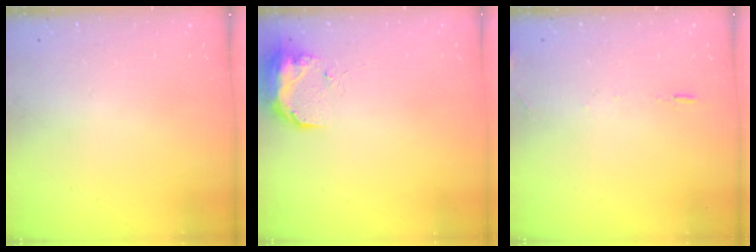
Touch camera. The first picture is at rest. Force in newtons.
{"total": 17.0, "press": 11.4, "slide": 12.7}
{"total": 5.6, "press": 5.3, "slide": 1.8}